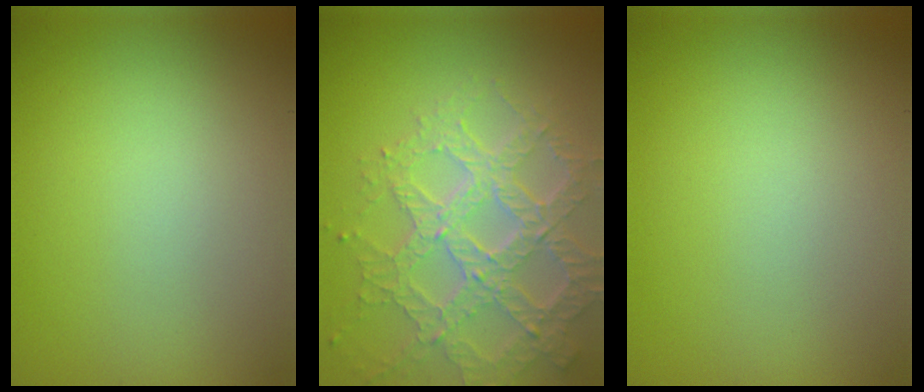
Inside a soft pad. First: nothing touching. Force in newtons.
{"total": 7.2, "press": 5.1, "slide": 5.1}
{"total": 0.0}